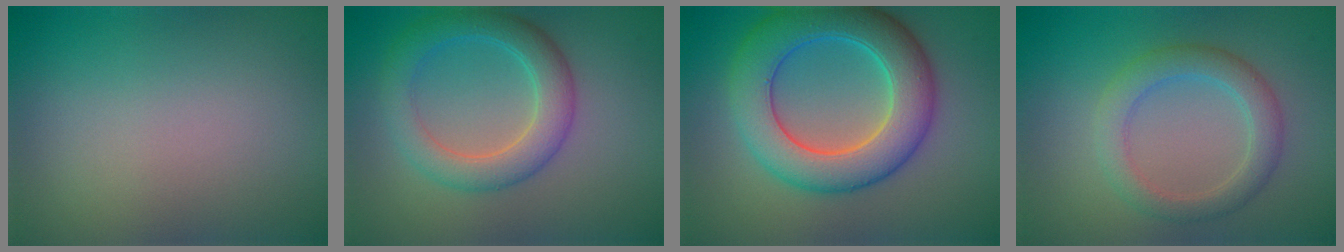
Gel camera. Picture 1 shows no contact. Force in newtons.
{"total": 4.7, "press": 4.7, "slide": 0.1}
{"total": 8.3, "press": 8.3, "slide": 0.3}
{"total": 3.5, "press": 3.5, "slide": 0.2}